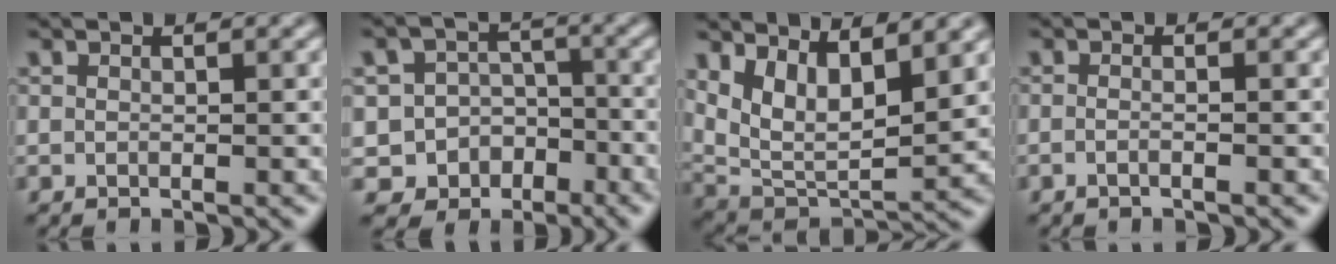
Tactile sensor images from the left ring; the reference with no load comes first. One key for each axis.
{"total": 6.8, "fx": -4.0, "fy": 5.4, "fz": 1.4, "tx": -0.002, "ty": -0.006, "tz": -0.072}
{"total": 7.6, "fx": 3.4, "fy": 3.6, "fz": 5.8, "tx": -0.115, "ty": -0.018, "tz": 0.067}
{"total": 1.5, "fx": -0.4, "fy": 0.7, "fz": 1.3, "tx": -0.002, "ty": -0.012, "tz": -0.023}